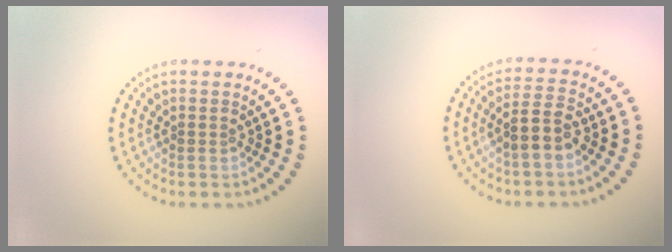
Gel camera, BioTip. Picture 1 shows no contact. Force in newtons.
{"total": 3.0, "press": 2.8, "slide": 0.8}